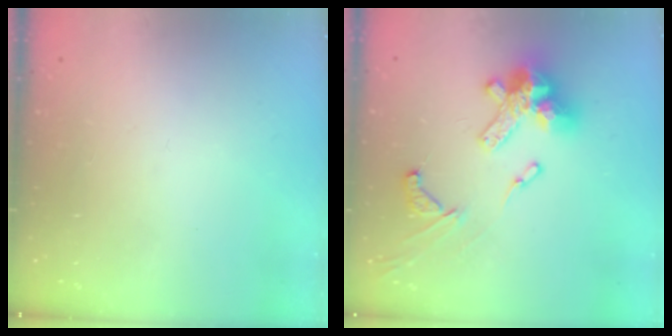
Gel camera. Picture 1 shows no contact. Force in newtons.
{"total": 17.9, "press": 17.7, "slide": 2.1}